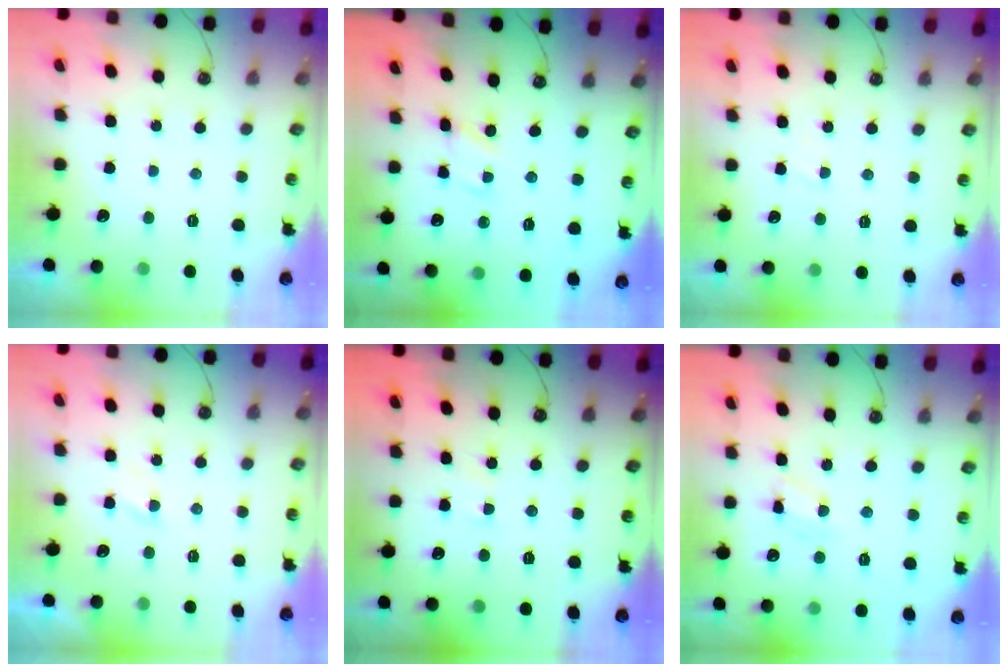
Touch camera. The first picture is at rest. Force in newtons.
{"total": 2.1, "press": 2.1, "slide": 0.3}
{"total": 2.7, "press": 2.7, "slide": 0.4}
{"total": 0.9, "press": 0.9, "slide": 0.1}
{"total": 2.4, "press": 2.4, "slide": 0.4}
{"total": 5.8, "press": 5.8, "slide": 0.4}